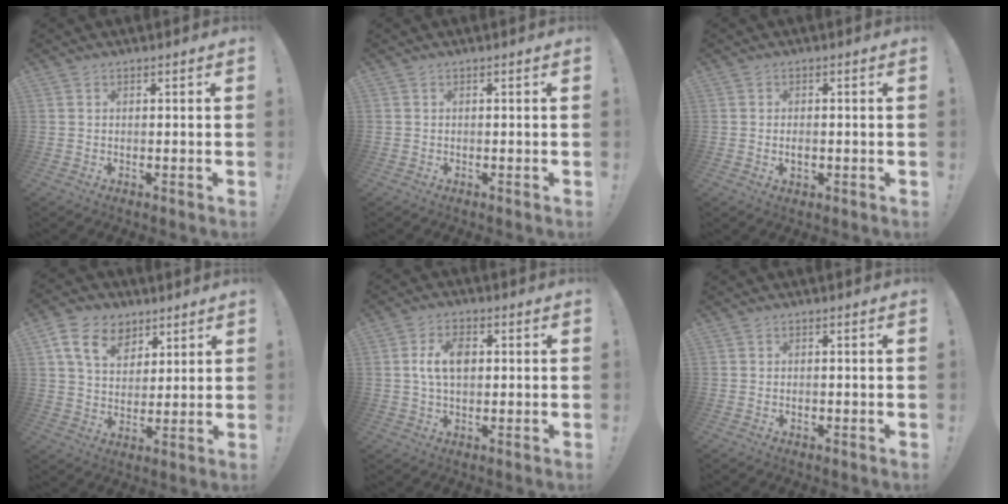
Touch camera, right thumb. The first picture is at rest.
{"total": 0.7, "force": [-0.3, 0.6, -0.1], "torque": [0.001, 0.002, -0.006]}
{"total": 2.1, "force": [-0.4, 1.4, 1.5], "torque": [-0.023, 0.002, -0.006]}
{"total": 12.9, "force": [6.9, 8.9, 6.3], "torque": [-0.101, -0.028, 0.133]}
{"total": 8.0, "force": [1.1, 4.9, 6.2], "torque": [-0.108, 0.009, 0.020]}
{"total": 0.6, "force": [-0.3, 0.5, 0.3], "torque": [0.000, -0.001, -0.005]}